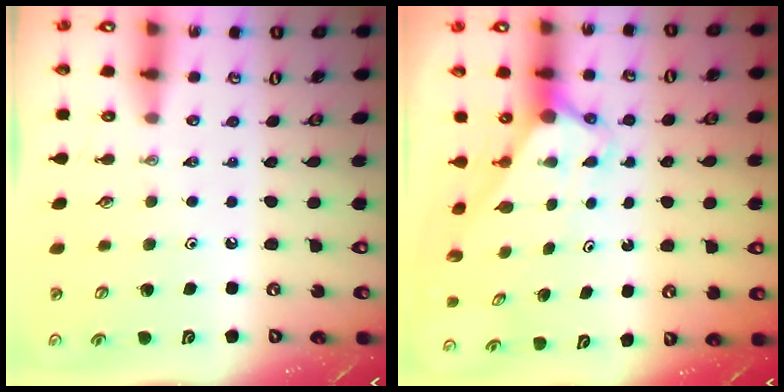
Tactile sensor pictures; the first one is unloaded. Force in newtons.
{"total": 2.7, "press": 2.7, "slide": 0.0}